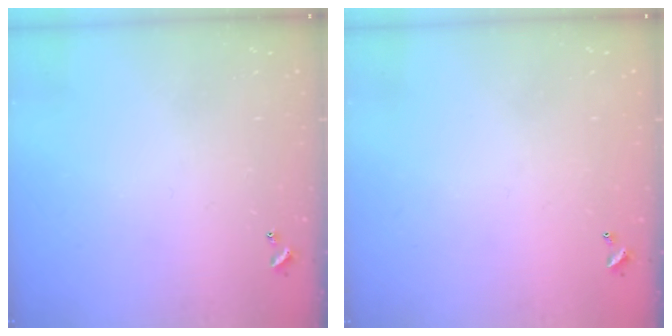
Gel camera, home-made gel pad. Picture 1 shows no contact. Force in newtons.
{"total": 2.8, "press": 2.8, "slide": 0.1}